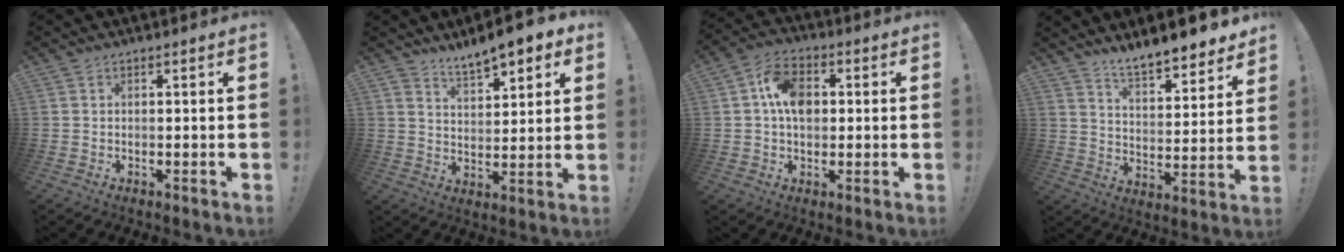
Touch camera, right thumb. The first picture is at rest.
{"total": 8.2, "force": [6.8, 2.4, 4.0], "torque": [-0.063, -0.047, 0.122]}
{"total": 11.0, "force": [1.7, 7.7, 7.6], "torque": [-0.121, 0.011, 0.032]}
{"total": 9.8, "force": [9.1, 1.5, 3.3], "torque": [-0.056, -0.081, 0.159]}